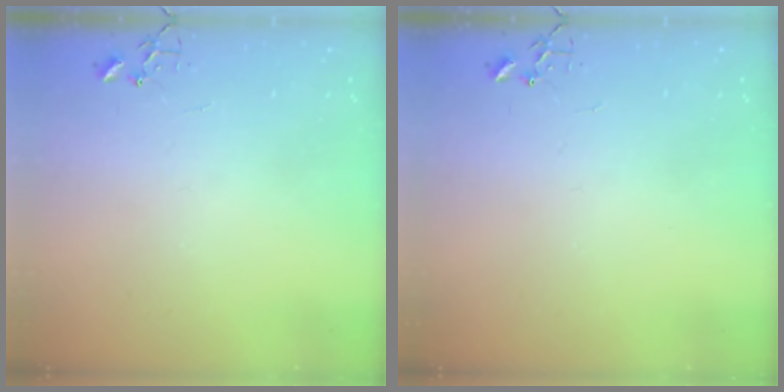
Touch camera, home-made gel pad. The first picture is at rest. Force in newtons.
{"total": 0.0}